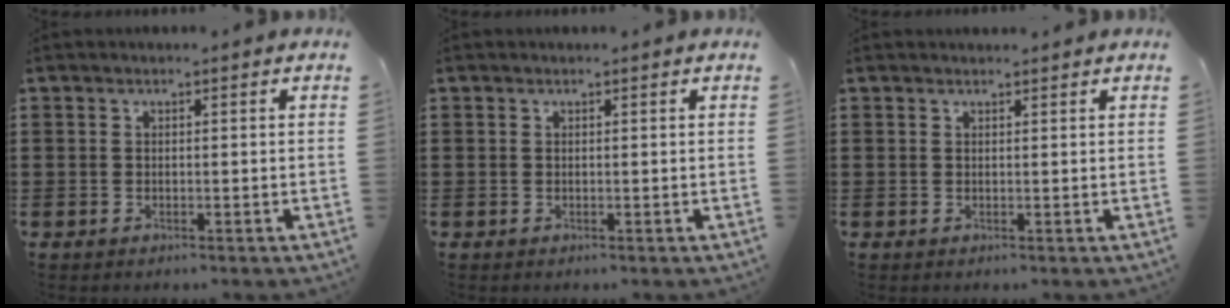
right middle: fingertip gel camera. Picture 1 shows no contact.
{"total": 0.0}
{"total": 0.7, "force": [0.7, 0.1, 0.1], "torque": [0.004, -0.003, 0.011]}